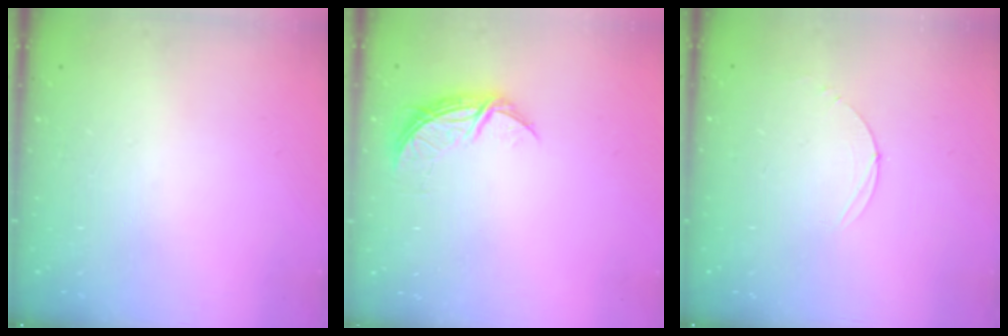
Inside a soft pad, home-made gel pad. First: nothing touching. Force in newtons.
{"total": 6.9, "press": 6.9, "slide": 0.5}
{"total": 2.8, "press": 2.8, "slide": 0.3}